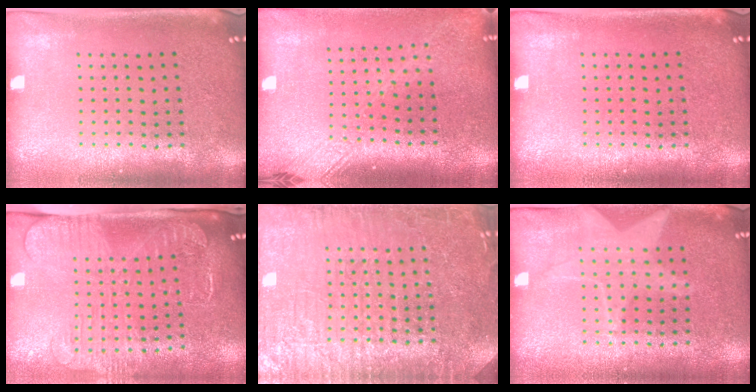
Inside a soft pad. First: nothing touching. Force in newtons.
{"total": 2.0, "press": 1.5, "slide": 1.3}
{"total": 0.0}
{"total": 2.6, "press": 2.0, "slide": 1.7}
{"total": 7.2, "press": 7.2, "slide": 1.1}
{"total": 1.3, "press": 1.2, "slide": 0.3}